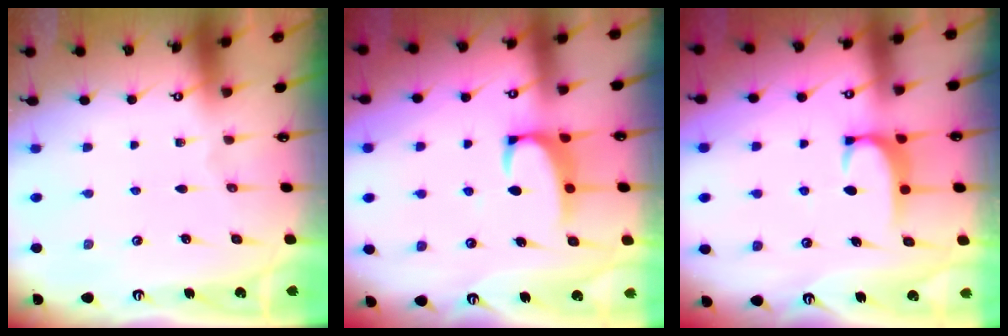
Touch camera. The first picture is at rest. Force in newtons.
{"total": 3.1, "press": 3.0, "slide": 0.8}
{"total": 1.8, "press": 1.7, "slide": 0.5}